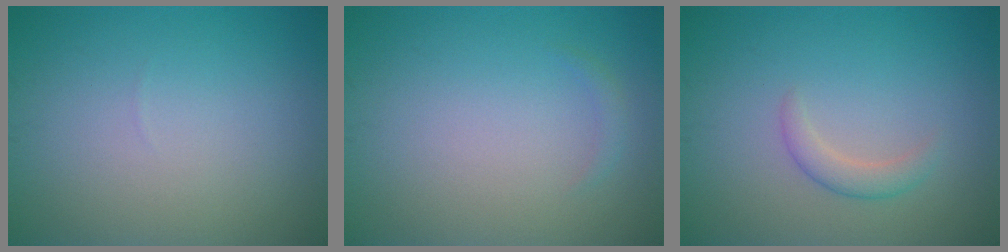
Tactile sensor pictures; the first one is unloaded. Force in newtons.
{"total": 0.7, "press": 0.7, "slide": 0.1}
{"total": 1.7, "press": 1.7, "slide": 0.1}